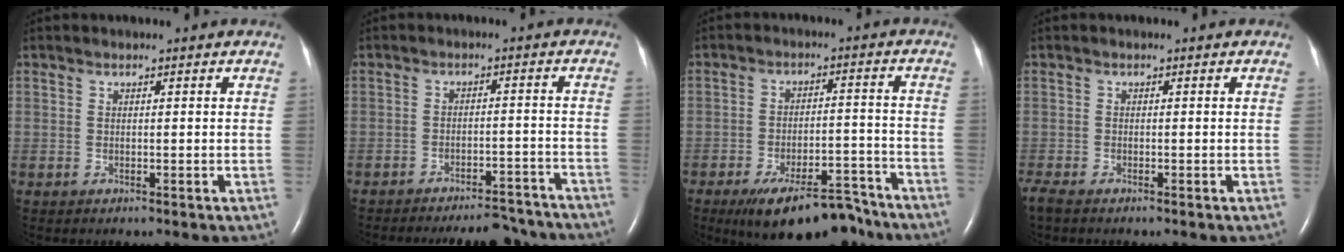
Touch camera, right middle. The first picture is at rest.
{"total": 12.0, "force": [-11.4, 2.3, 3.1], "torque": [-0.031, 0.007, -0.137]}
{"total": 13.2, "force": [-10.8, 4.1, 6.5], "torque": [-0.087, 0.013, -0.163]}
{"total": 2.7, "force": [-2.2, 0.7, 1.4], "torque": [-0.030, -0.009, -0.038]}